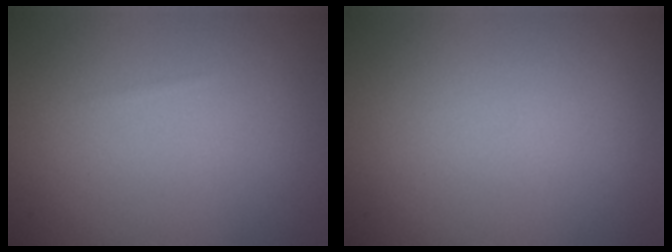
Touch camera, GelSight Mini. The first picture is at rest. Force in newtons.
{"total": 0.0}